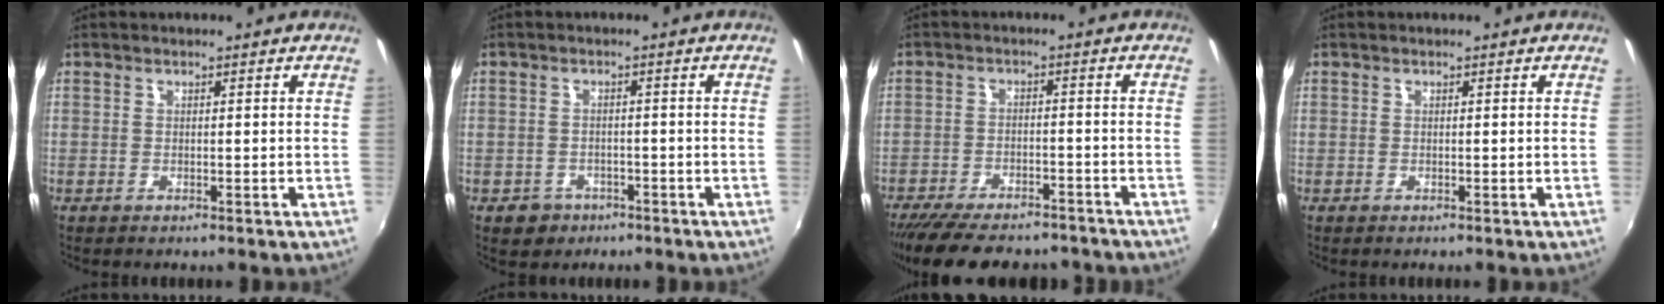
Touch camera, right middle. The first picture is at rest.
{"total": 4.3, "force": [-2.4, 3.4, 0.9], "torque": [-0.031, 0.000, -0.032]}
{"total": 16.4, "force": [-13.6, 5.4, 7.4], "torque": [-0.156, -0.028, -0.195]}
{"total": 0.0}